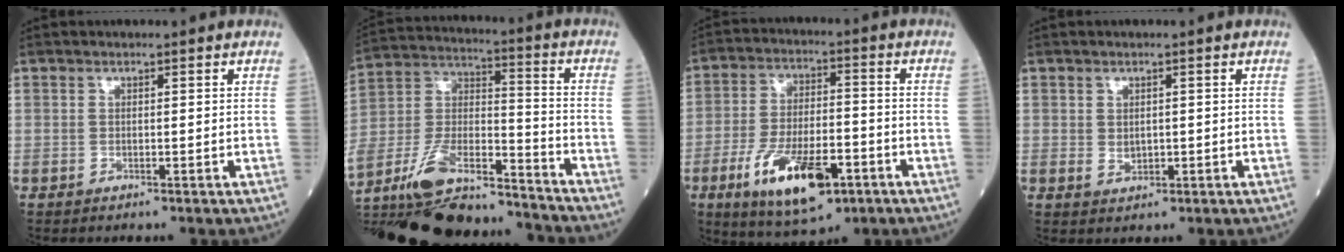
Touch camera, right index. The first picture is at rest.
{"total": 25.0, "force": [-21.4, 5.5, 11.7], "torque": [-0.283, -0.013, -0.361]}
{"total": 14.2, "force": [-6.5, 4.8, 11.7], "torque": [-0.218, -0.013, -0.103]}
{"total": 1.8, "force": [0.1, 1.3, 1.2], "torque": [-0.020, -0.004, 0.008]}